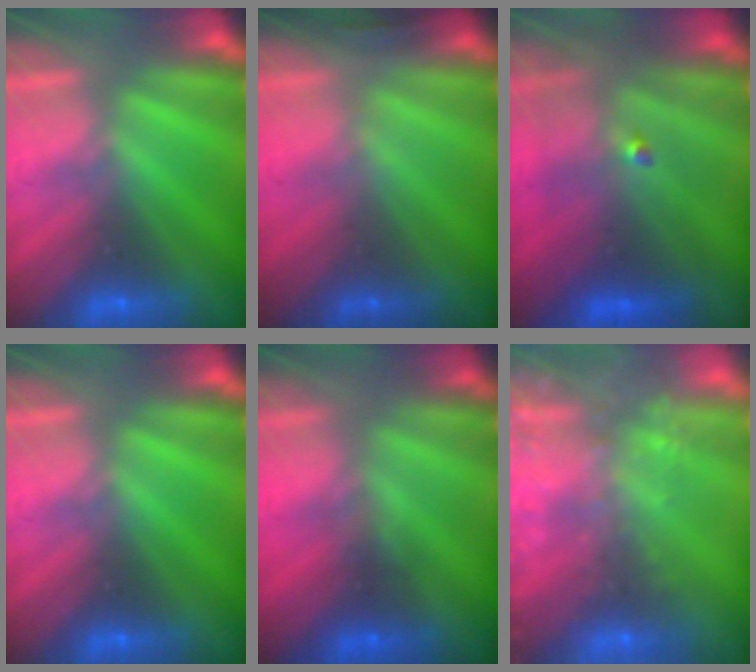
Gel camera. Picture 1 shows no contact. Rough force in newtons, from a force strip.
{"total": 1.5}
{"total": 4.6}
{"total": 0.0}
{"total": 1.2}
{"total": 8.3}